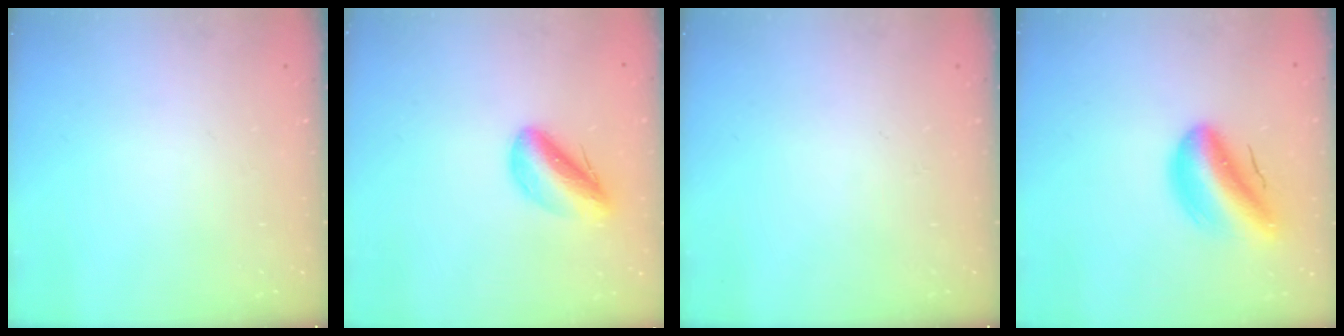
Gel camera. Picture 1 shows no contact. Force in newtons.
{"total": 8.9, "press": 8.4, "slide": 2.7}
{"total": 0.0}
{"total": 11.4, "press": 10.9, "slide": 3.3}